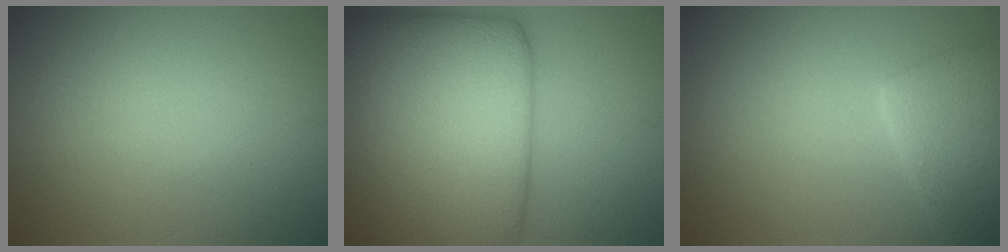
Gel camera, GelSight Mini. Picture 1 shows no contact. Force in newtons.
{"total": 14.0, "press": 14.0, "slide": 0.6}
{"total": 5.3, "press": 5.3, "slide": 0.4}